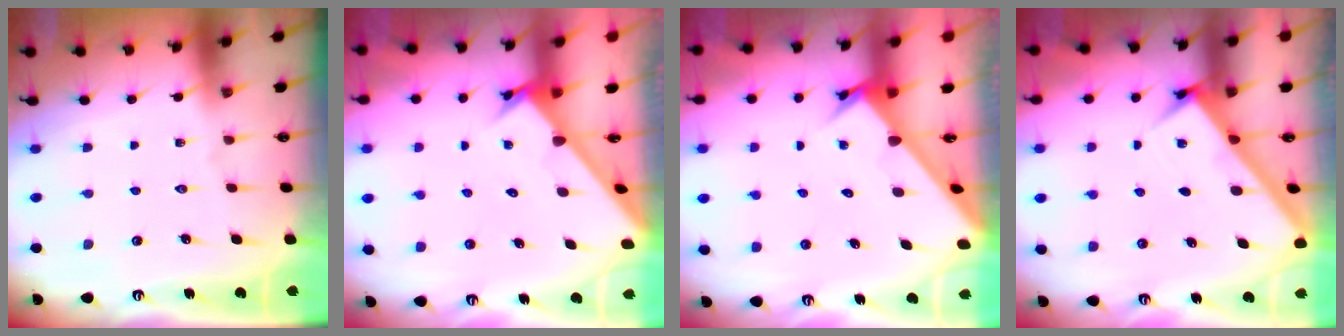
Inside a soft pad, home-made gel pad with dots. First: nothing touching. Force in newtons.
{"total": 2.7, "press": 2.7, "slide": 0.2}
{"total": 2.7, "press": 2.7, "slide": 0.2}
{"total": 2.9, "press": 2.8, "slide": 0.2}